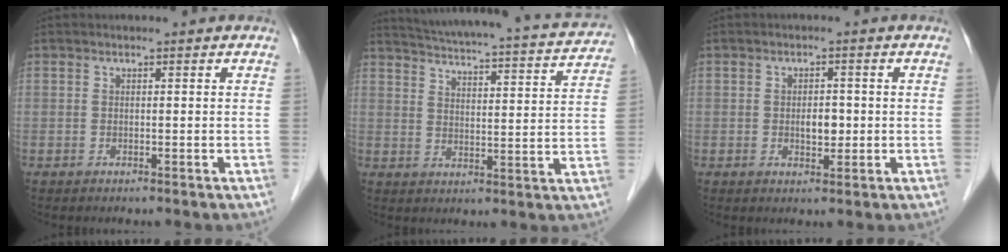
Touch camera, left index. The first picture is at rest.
{"total": 21.2, "force": [19.6, 2.6, 7.7], "torque": [-0.120, -0.019, 0.246]}
{"total": 2.7, "force": [-0.2, 1.5, 2.2], "torque": [-0.035, 0.001, -0.001]}